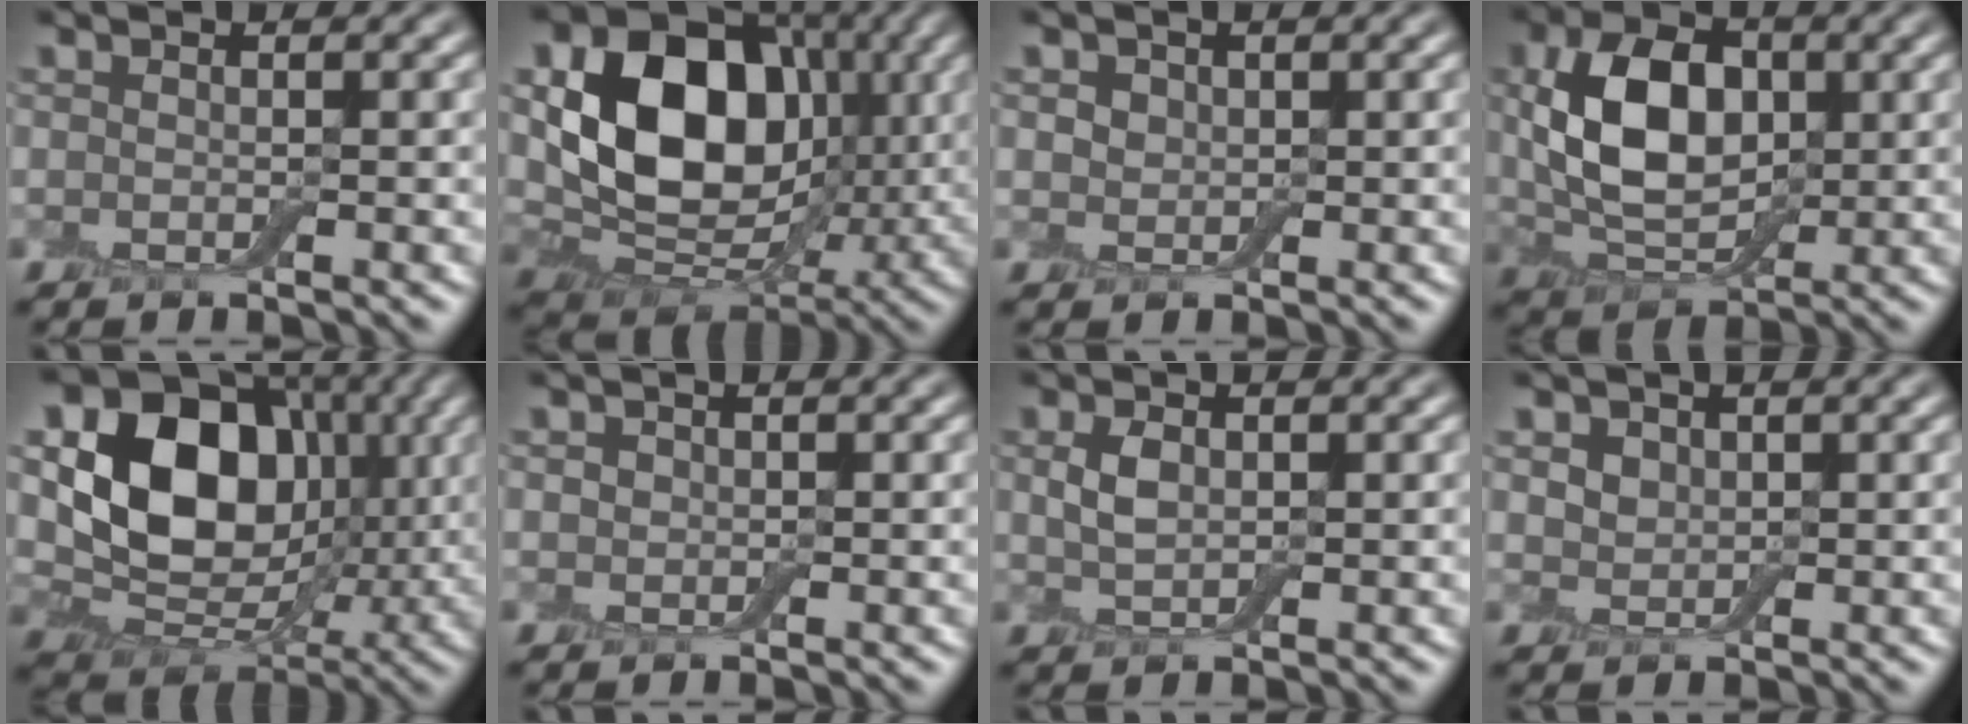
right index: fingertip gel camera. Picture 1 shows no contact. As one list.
[{"total": 13.1, "force": [2.3, 10.0, 8.1], "torque": [-0.145, -0.002, 0.036]}, {"total": 2.2, "force": [1.2, 1.6, 0.7], "torque": [-0.021, 0.008, 0.010]}, {"total": 7.5, "force": [1.3, 5.0, 5.5], "torque": [-0.112, 0.008, 0.026]}, {"total": 13.8, "force": [2.6, 10.9, 8.1], "torque": [-0.149, 0.004, 0.037]}, {"total": 0.7, "force": [0.2, 0.7, 0.0], "torque": [0.001, 0.003, -0.003]}, {"total": 1.6, "force": [0.6, 1.1, 1.0], "torque": [-0.031, 0.005, 0.011]}, {"total": 2.6, "force": [1.5, 1.8, 1.0], "torque": [-0.034, 0.010, 0.022]}]